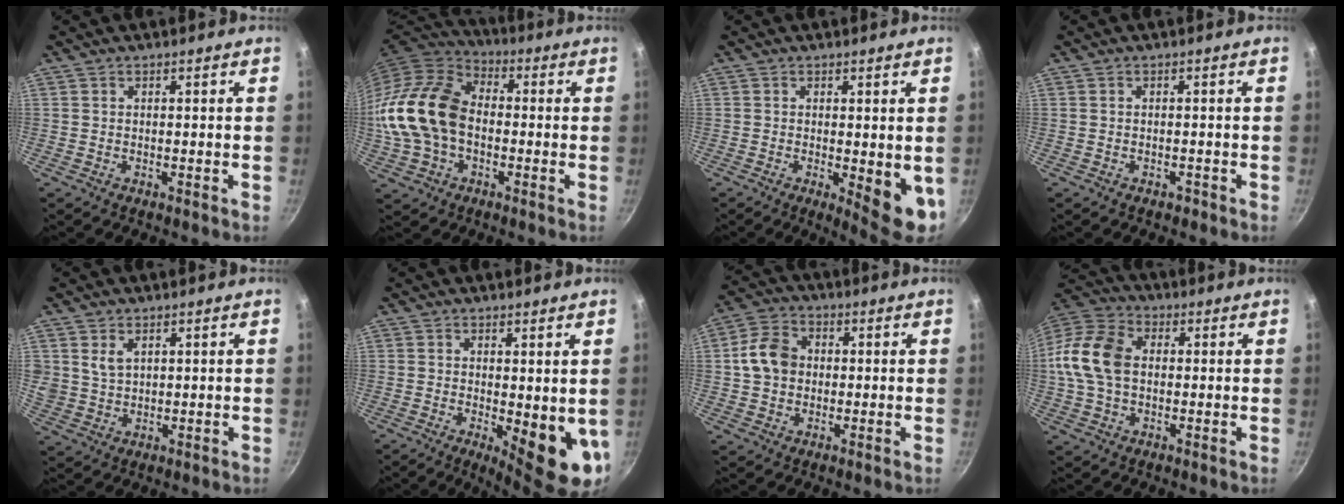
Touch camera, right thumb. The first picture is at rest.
{"total": 18.5, "force": [-1.4, 13.1, 13.0], "torque": [-0.242, 0.036, -0.036]}
{"total": 8.0, "force": [-0.8, 2.7, 7.5], "torque": [-0.083, -0.010, -0.003]}
{"total": 0.8, "force": [-0.6, 0.5, 0.2], "torque": [-0.002, 0.011, -0.003]}
{"total": 4.4, "force": [1.9, 3.2, 2.4], "torque": [-0.034, -0.008, 0.042]}
{"total": 10.0, "force": [-0.5, 3.7, 9.3], "torque": [-0.103, -0.018, 0.004]}
{"total": 8.6, "force": [0.5, 6.9, 5.1], "torque": [-0.073, 0.014, -0.004]}
{"total": 13.8, "force": [0.7, 9.6, 9.8], "torque": [-0.177, 0.026, -0.003]}